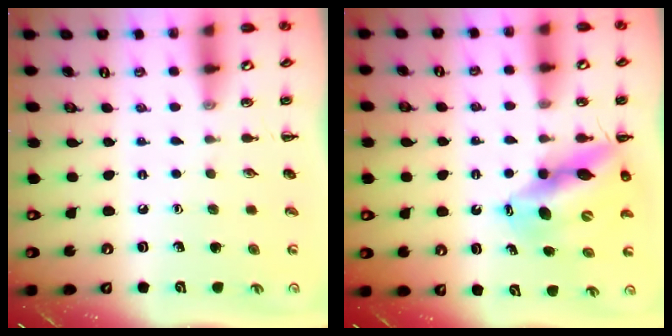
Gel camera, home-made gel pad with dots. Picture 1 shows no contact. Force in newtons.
{"total": 13.4, "press": 13.0, "slide": 3.5}